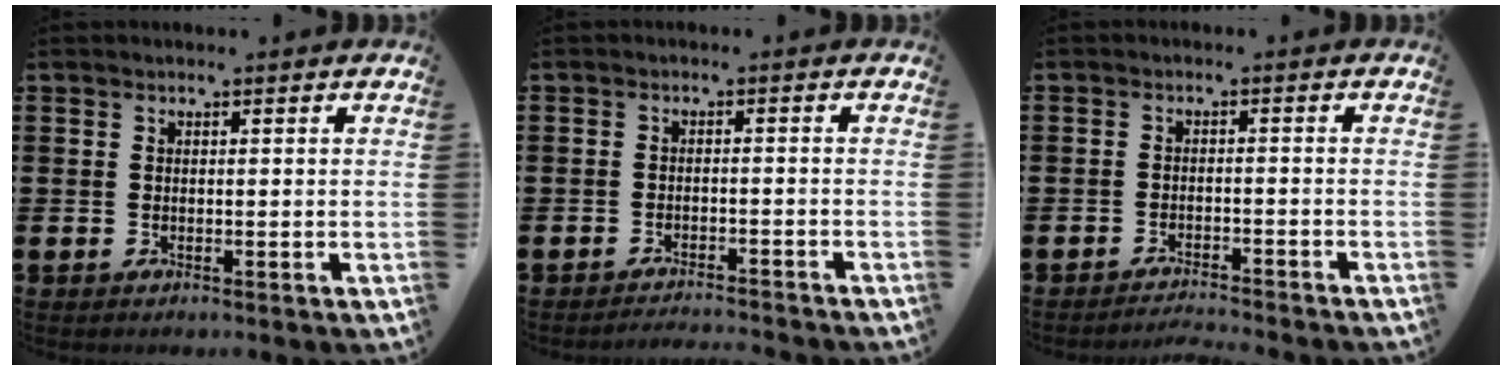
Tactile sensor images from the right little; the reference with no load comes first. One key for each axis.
{"total": 1.7, "fx": -1.7, "fy": -0.3, "fz": 0.0, "tx": -0.002, "ty": 0.006, "tz": -0.034}
{"total": 1.9, "fx": -1.8, "fy": -0.3, "fz": 0.1, "tx": -0.003, "ty": 0.005, "tz": -0.038}